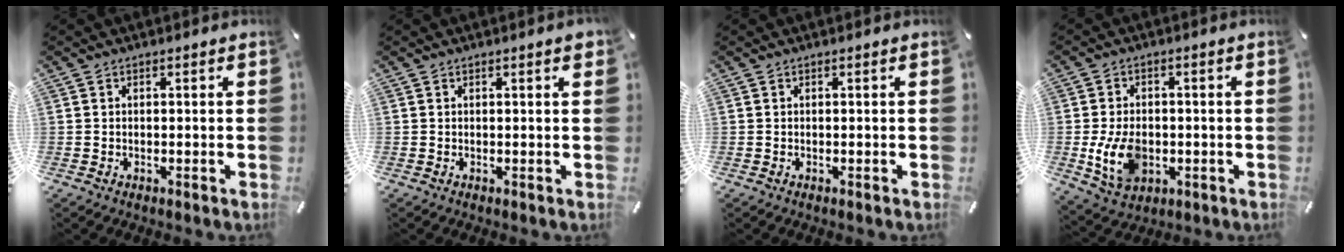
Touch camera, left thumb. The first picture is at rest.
{"total": 1.2, "force": [0.5, 0.2, 1.1], "torque": [-0.021, 0.001, 0.008]}
{"total": 0.0}
{"total": 9.9, "force": [-1.7, 7.2, 6.6], "torque": [-0.138, -0.002, -0.030]}